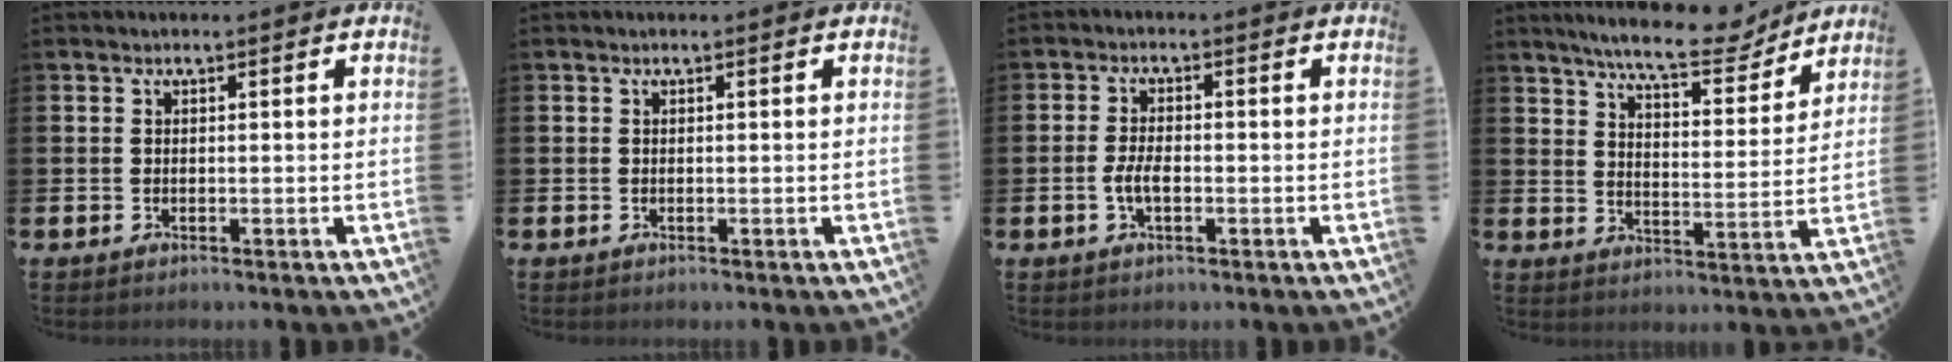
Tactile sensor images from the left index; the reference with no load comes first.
{"total": 0.0}
{"total": 2.9, "force": [-0.7, 1.3, 2.5], "torque": [-0.046, 0.003, -0.013]}
{"total": 9.1, "force": [8.4, 1.5, 3.4], "torque": [-0.073, -0.047, 0.145]}